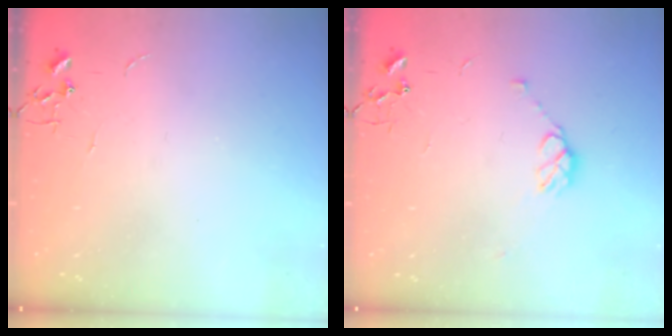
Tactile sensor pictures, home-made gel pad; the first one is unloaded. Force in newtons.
{"total": 7.5, "press": 7.4, "slide": 1.0}